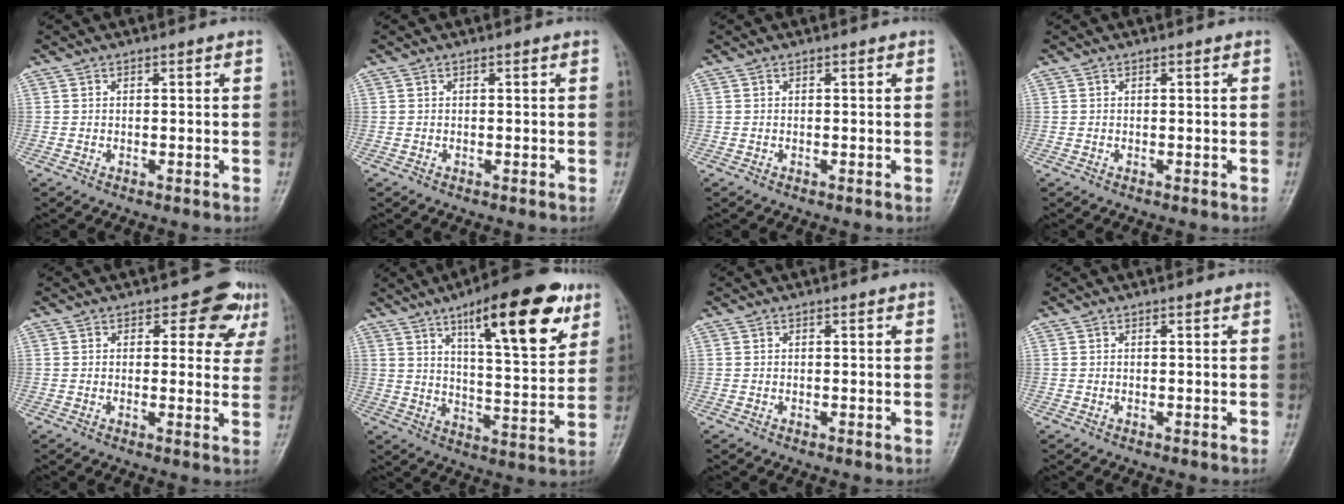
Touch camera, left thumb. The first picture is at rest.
{"total": 0.0}
{"total": 0.0}
{"total": 0.0}
{"total": 6.6, "force": [3.7, 4.2, 3.6], "torque": [-0.004, -0.015, 0.033]}
{"total": 19.9, "force": [10.7, 5.9, 15.7], "torque": [-0.197, -0.042, 0.160]}
{"total": 0.0}
{"total": 0.0}